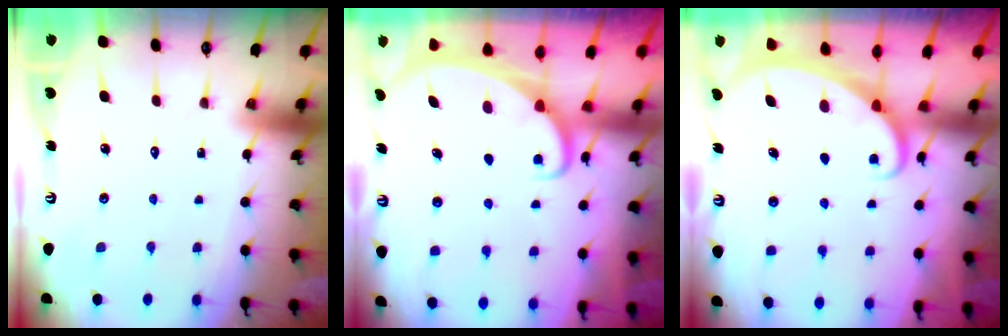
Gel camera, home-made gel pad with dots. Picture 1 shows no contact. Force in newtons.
{"total": 2.4, "press": 2.4, "slide": 0.3}
{"total": 2.1, "press": 2.1, "slide": 0.1}